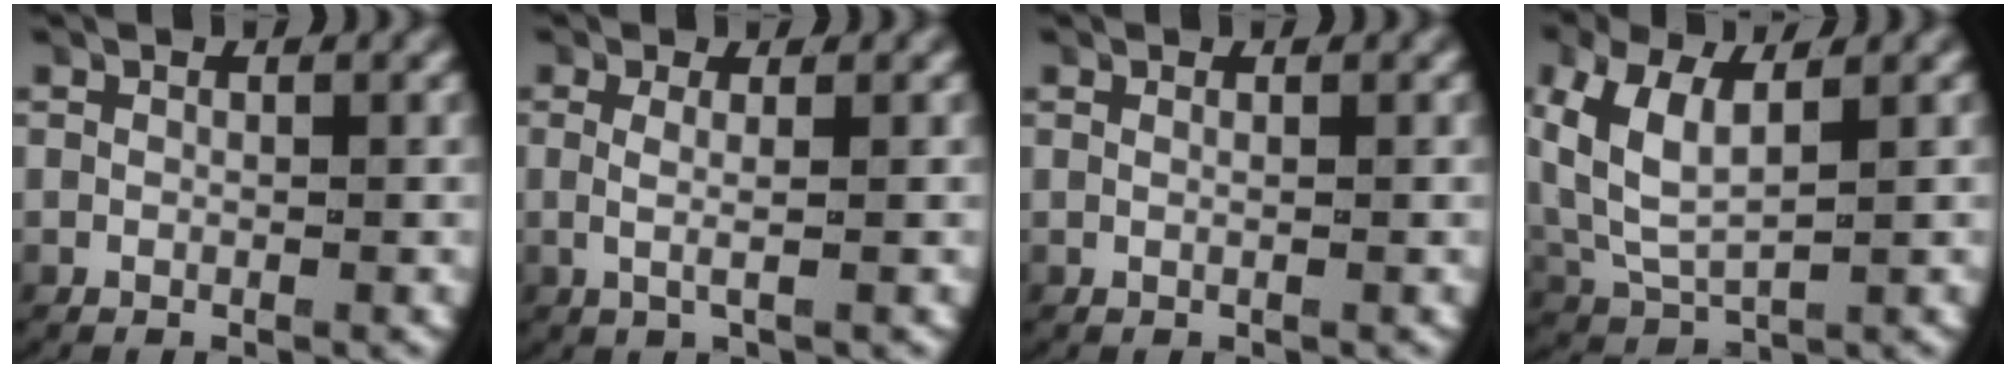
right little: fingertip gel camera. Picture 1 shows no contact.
{"total": 2.0, "force": [0.2, 0.1, 2.0], "torque": [-0.051, -0.008, 0.008]}
{"total": 0.6, "force": [0.1, -0.4, 0.4], "torque": [-0.012, -0.005, 0.004]}
{"total": 5.5, "force": [1.3, 3.7, 3.9], "torque": [-0.115, -0.020, 0.041]}